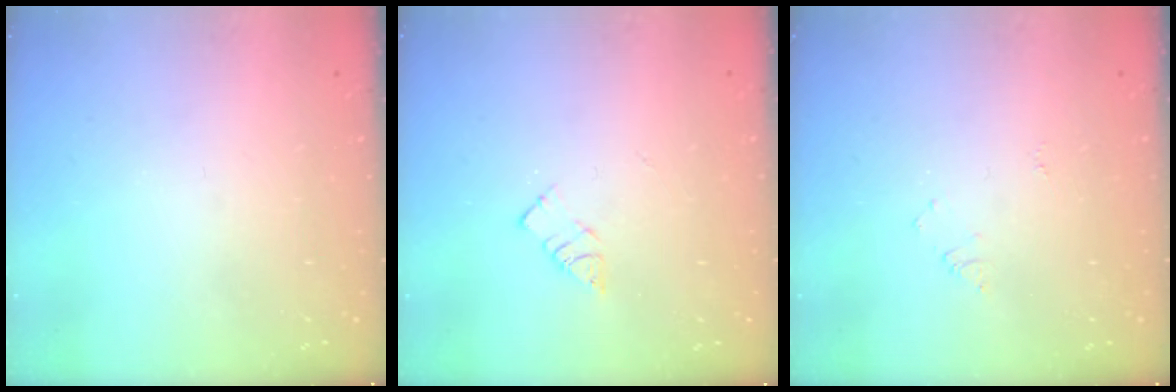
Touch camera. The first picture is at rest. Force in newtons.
{"total": 5.1, "press": 5.1, "slide": 0.2}
{"total": 4.7, "press": 4.7, "slide": 0.6}